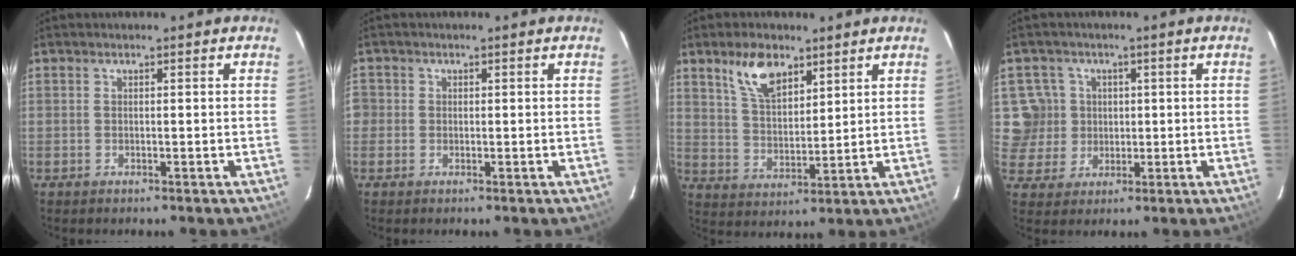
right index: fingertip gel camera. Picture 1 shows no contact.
{"total": 2.2, "force": [-0.5, 2.2, 0.3], "torque": [-0.004, 0.004, -0.012]}
{"total": 9.2, "force": [5.8, 4.5, 5.6], "torque": [-0.100, 0.014, 0.115]}
{"total": 6.5, "force": [0.9, 6.4, 0.4], "torque": [-0.014, 0.013, 0.018]}